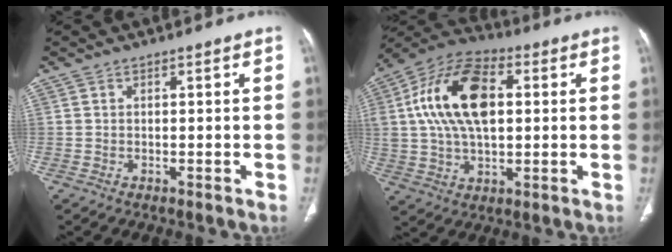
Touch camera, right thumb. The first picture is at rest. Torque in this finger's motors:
{"motor_torque": [2.43, 2.59, 2.19, 0.58, 0.70]}